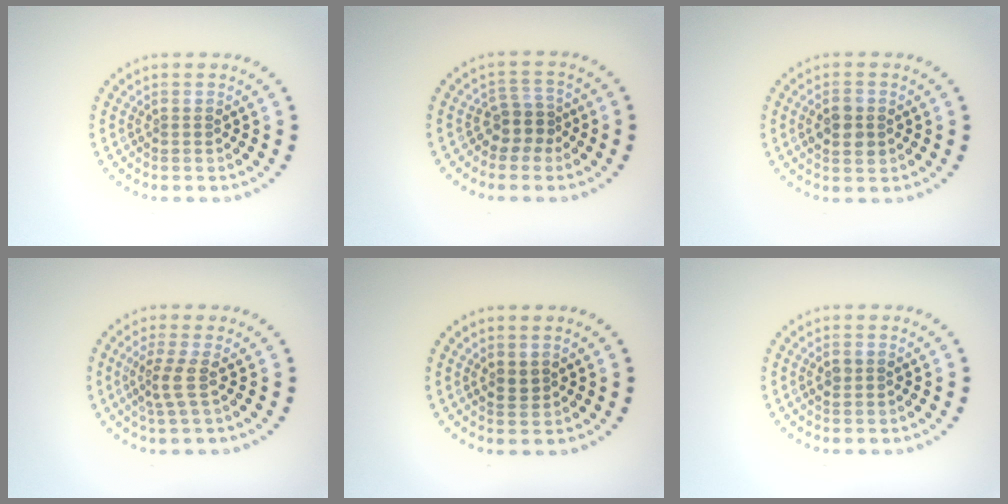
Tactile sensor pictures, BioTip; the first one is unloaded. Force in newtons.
{"total": 2.4, "press": 1.9, "slide": 1.5}
{"total": 2.7, "press": 2.7, "slide": 0.1}
{"total": 2.3, "press": 1.6, "slide": 1.6}
{"total": 1.4, "press": 1.3, "slide": 0.4}
{"total": 0.9, "press": 0.9, "slide": 0.2}